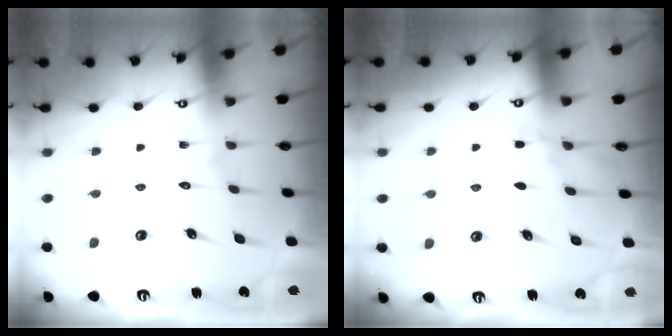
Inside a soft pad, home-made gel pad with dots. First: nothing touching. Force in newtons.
{"total": 3.9, "press": 3.8, "slide": 0.7}